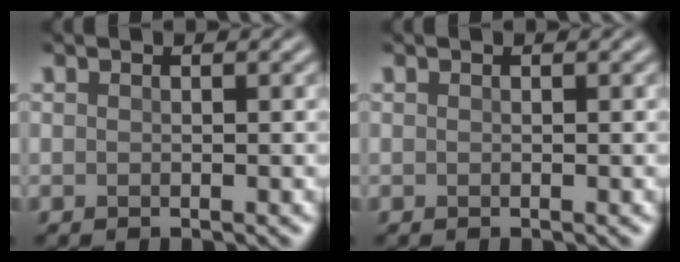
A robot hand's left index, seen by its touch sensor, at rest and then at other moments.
{"total": 0.0}